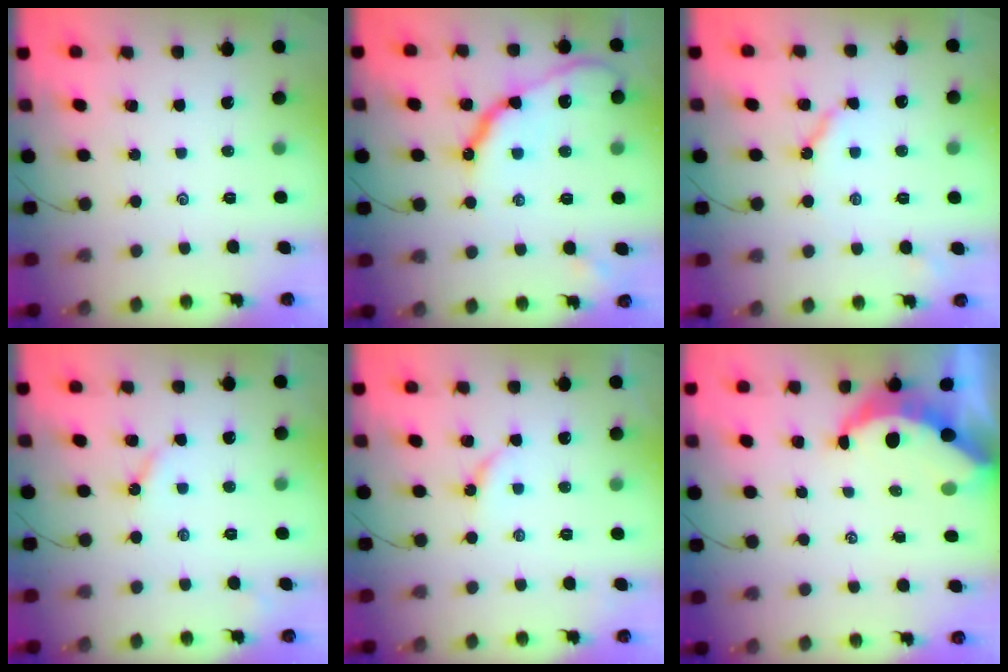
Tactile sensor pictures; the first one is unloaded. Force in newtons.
{"total": 13.0, "press": 13.0, "slide": 1.1}
{"total": 5.5, "press": 5.5, "slide": 0.4}
{"total": 3.4, "press": 3.4, "slide": 0.5}
{"total": 3.6, "press": 3.6, "slide": 0.4}
{"total": 7.6, "press": 7.5, "slide": 0.8}